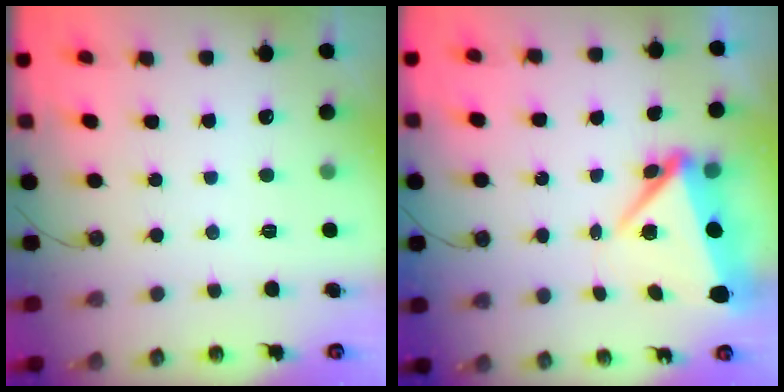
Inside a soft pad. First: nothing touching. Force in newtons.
{"total": 7.4, "press": 7.1, "slide": 2.1}